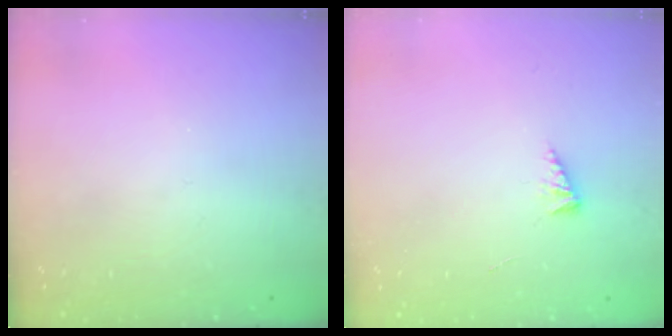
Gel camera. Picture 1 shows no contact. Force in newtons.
{"total": 2.7, "press": 2.7, "slide": 0.6}